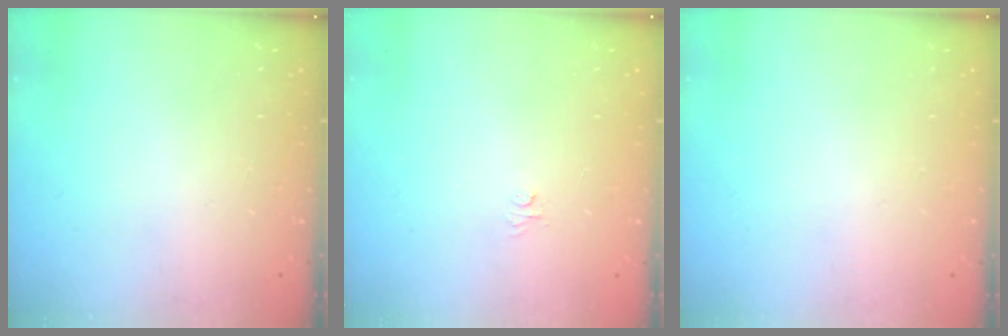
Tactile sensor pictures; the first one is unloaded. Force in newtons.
{"total": 3.1, "press": 3.0, "slide": 0.3}
{"total": 0.0}